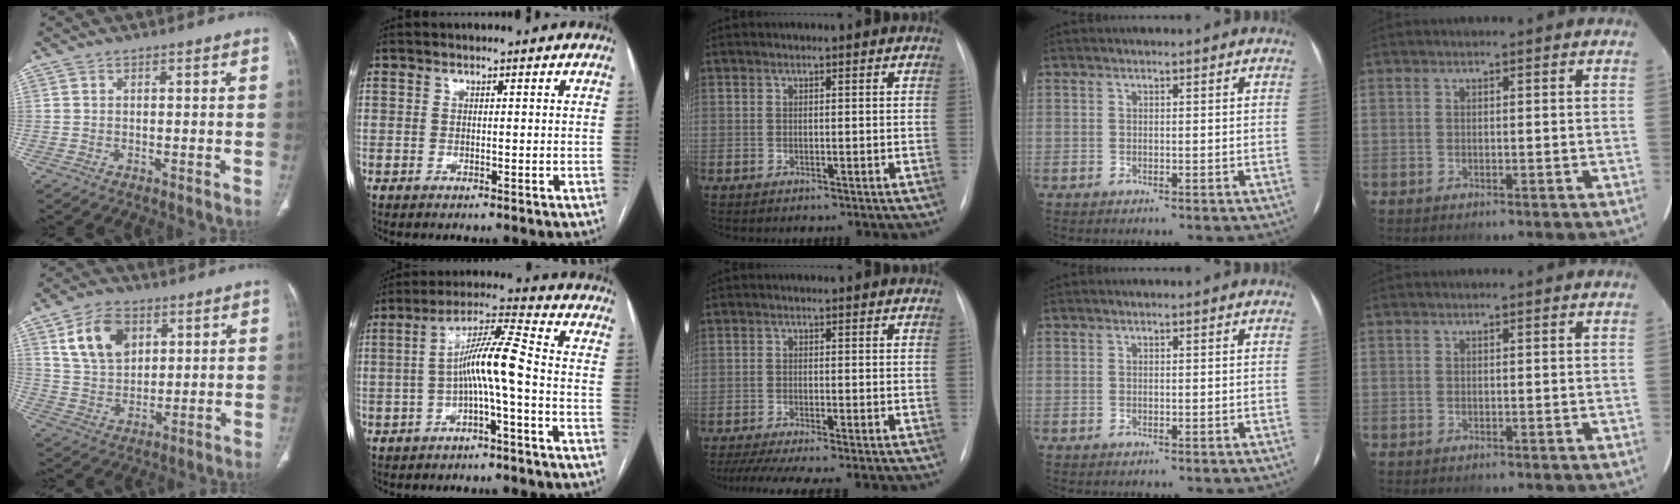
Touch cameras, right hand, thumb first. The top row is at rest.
{"thumb": {"total": 11.3, "force": [4.7, 7.6, 6.9], "torque": [-0.100, -0.014, 0.094]}, "index": {"total": 8.3, "force": [-1.8, -0.2, 8.1], "torque": [-0.146, 0.025, -0.035]}, "middle": {"total": 7.8, "force": [-6.3, 0.0, 4.6], "torque": [-0.069, -0.014, -0.099]}}